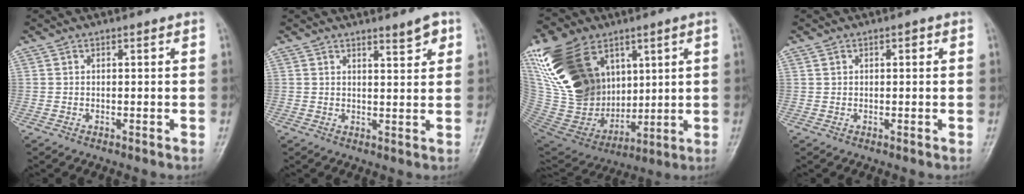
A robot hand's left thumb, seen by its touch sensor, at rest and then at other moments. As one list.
[{"total": 3.4, "force": [2.3, 0.8, 2.3], "torque": [-0.026, -0.018, 0.034]}, {"total": 27.3, "force": [9.4, 19.0, 17.2], "torque": [-0.340, -0.018, 0.192]}, {"total": 1.0, "force": [0.3, 0.8, 0.5], "torque": [-0.005, 0.006, 0.009]}]